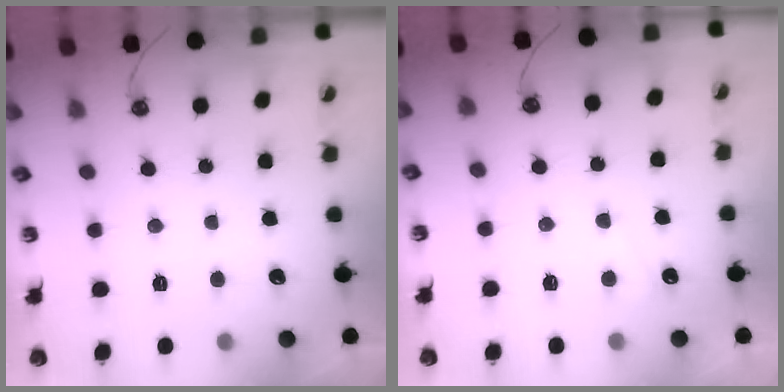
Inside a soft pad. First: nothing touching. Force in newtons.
{"total": 2.5, "press": 2.4, "slide": 0.4}